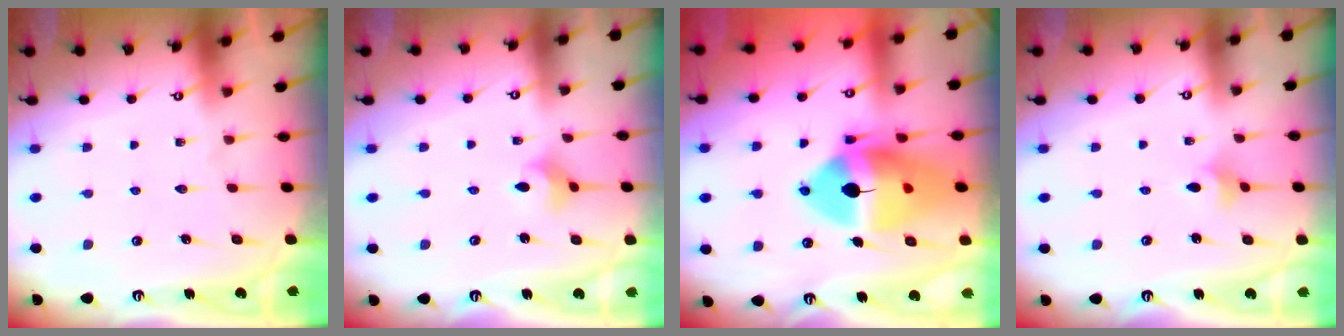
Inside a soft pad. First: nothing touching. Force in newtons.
{"total": 3.6, "press": 3.6, "slide": 0.2}
{"total": 19.9, "press": 19.7, "slide": 2.5}
{"total": 2.5, "press": 2.4, "slide": 0.6}